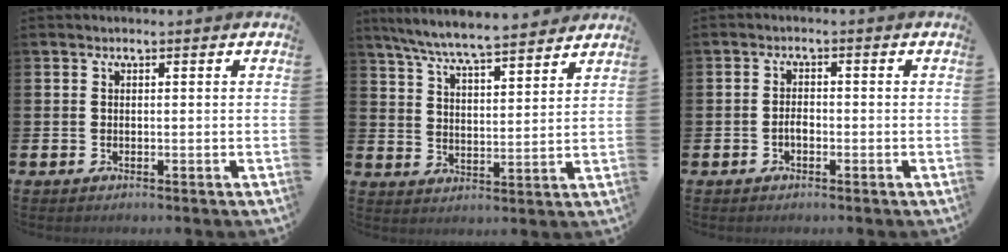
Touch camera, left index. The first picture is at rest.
{"total": 7.6, "force": [7.2, 0.2, 2.2], "torque": [-0.069, -0.045, 0.129]}
{"total": 1.7, "force": [-0.6, 1.0, 1.3], "torque": [-0.018, 0.002, -0.015]}